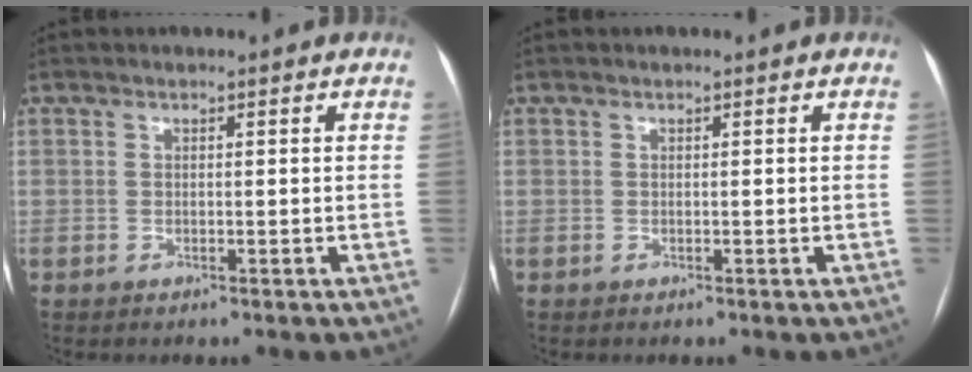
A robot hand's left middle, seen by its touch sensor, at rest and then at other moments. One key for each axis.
{"total": 0.0}